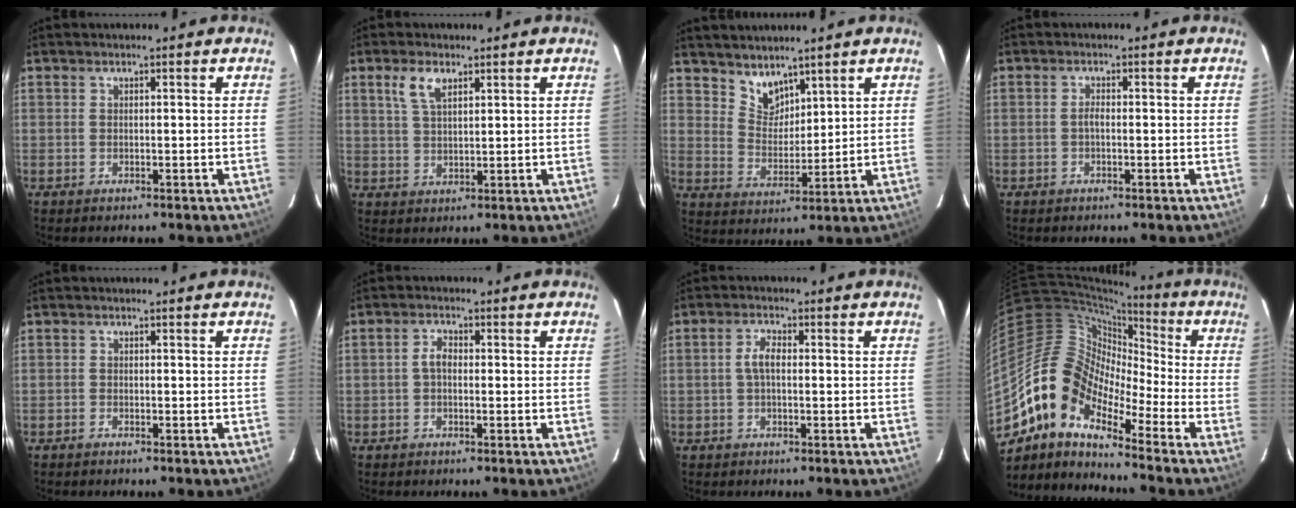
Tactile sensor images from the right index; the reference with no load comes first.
{"total": 4.7, "force": [2.5, 2.1, 3.4], "torque": [-0.067, 0.008, 0.051]}
{"total": 6.0, "force": [5.0, 3.0, 1.5], "torque": [-0.016, 0.001, 0.100]}
{"total": 1.2, "force": [-0.3, 0.4, 1.0], "torque": [-0.021, 0.005, -0.008]}
{"total": 0.6, "force": [-0.6, 0.2, 0.1], "torque": [-0.006, 0.001, -0.014]}
{"total": 2.2, "force": [-0.3, 1.4, 1.7], "torque": [-0.035, 0.009, -0.008]}
{"total": 2.9, "force": [-0.1, 1.2, 2.7], "torque": [-0.057, 0.007, -0.002]}
{"total": 13.5, "force": [-8.9, 6.3, 7.9], "torque": [-0.130, 0.012, -0.193]}